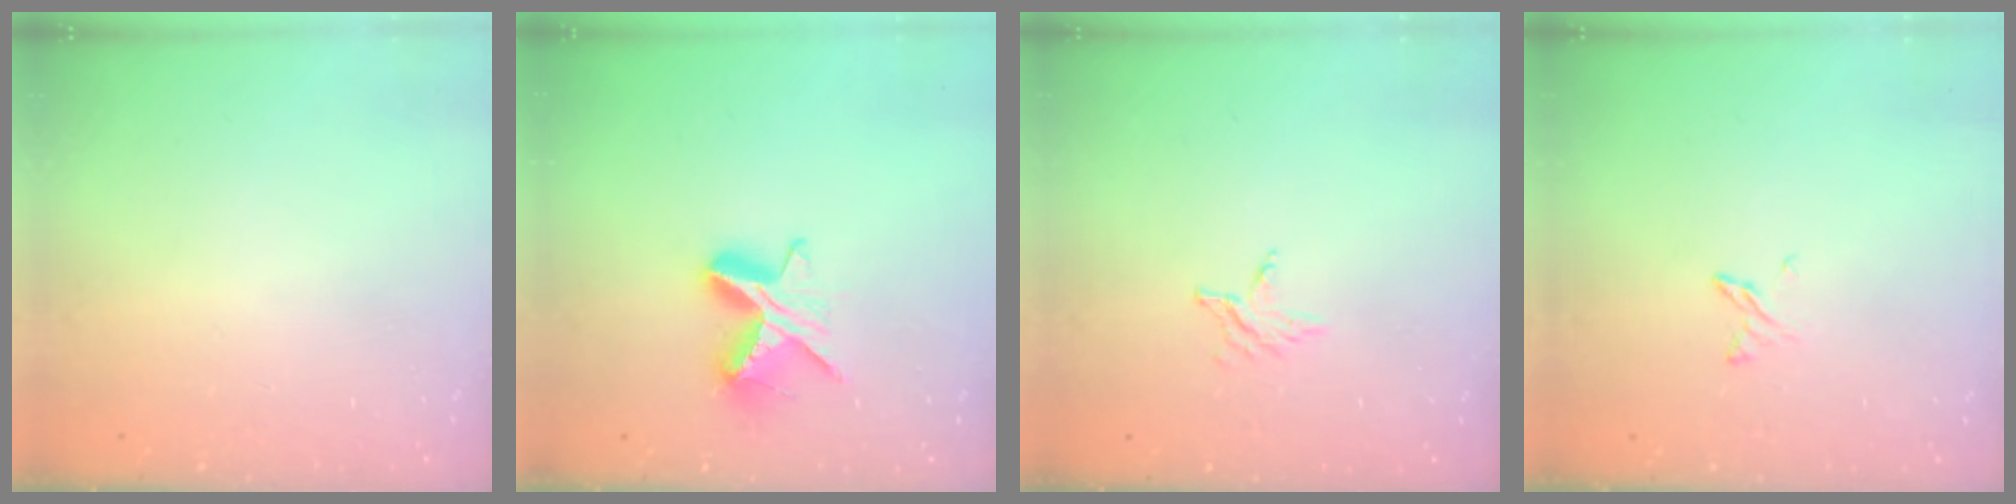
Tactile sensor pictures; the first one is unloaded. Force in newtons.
{"total": 9.1, "press": 9.0, "slide": 1.2}
{"total": 2.8, "press": 2.7, "slide": 0.4}
{"total": 3.4, "press": 3.4, "slide": 0.5}